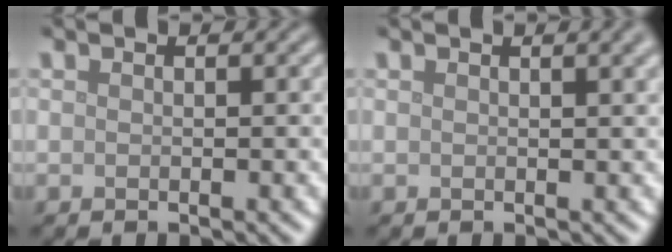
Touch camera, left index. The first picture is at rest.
{"total": 3.0, "force": [1.5, 1.1, 2.3], "torque": [-0.013, 0.006, 0.013]}